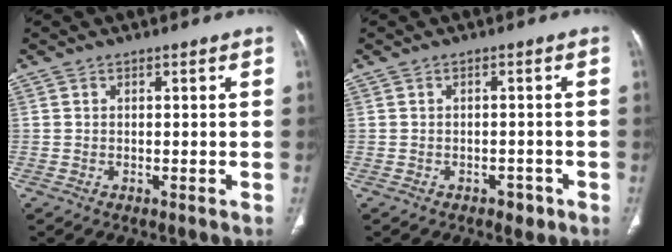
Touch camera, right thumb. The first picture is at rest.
{"total": 2.4, "force": [-1.4, 1.5, 1.2], "torque": [-0.009, 0.009, -0.013]}